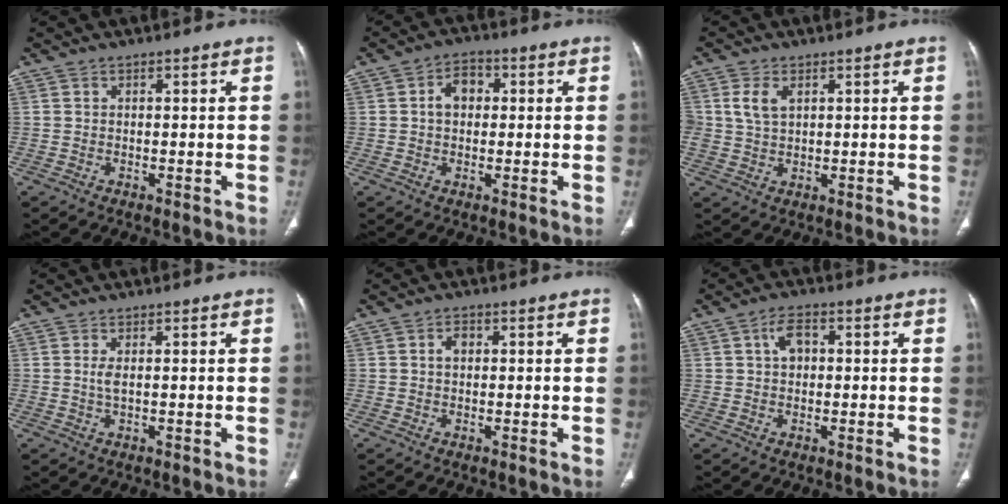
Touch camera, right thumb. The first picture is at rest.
{"total": 5.3, "force": [0.7, 3.9, 3.5], "torque": [-0.039, 0.014, 0.003]}
{"total": 4.5, "force": [1.6, 2.8, 3.1], "torque": [-0.058, -0.001, 0.036]}
{"total": 1.5, "force": [0.2, 0.4, 1.4], "torque": [-0.037, -0.002, 0.007]}
{"total": 2.2, "force": [0.4, 1.6, 1.5], "torque": [-0.018, 0.007, 0.004]}
{"total": 4.1, "force": [0.9, 2.7, 3.0], "torque": [-0.046, 0.010, 0.011]}